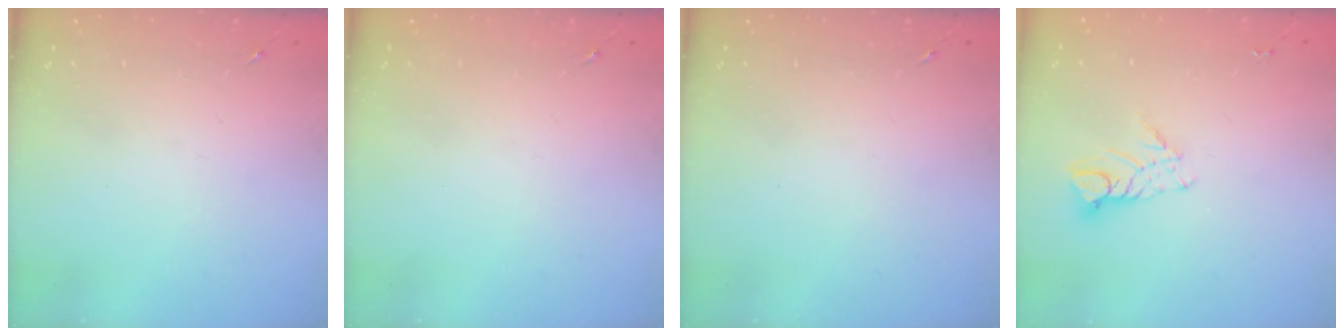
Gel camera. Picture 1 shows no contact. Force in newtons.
{"total": 0.0}
{"total": 0.0}
{"total": 6.7, "press": 6.7, "slide": 0.5}